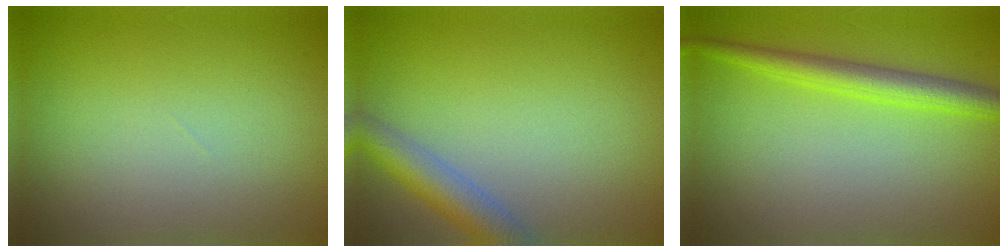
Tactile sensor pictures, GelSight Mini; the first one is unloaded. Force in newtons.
{"total": 3.8, "press": 3.8, "slide": 0.2}
{"total": 3.4, "press": 3.4, "slide": 0.1}